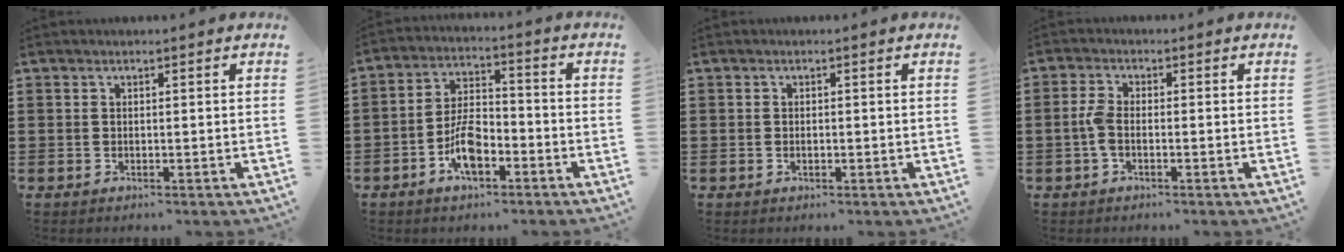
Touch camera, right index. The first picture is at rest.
{"total": 7.3, "force": [-3.4, 3.3, 5.6], "torque": [-0.118, 0.007, -0.066]}
{"total": 0.5, "force": [-0.1, 0.3, 0.4], "torque": [-0.010, -0.001, -0.003]}
{"total": 3.1, "force": [-0.9, 1.3, 2.8], "torque": [-0.073, -0.004, -0.022]}